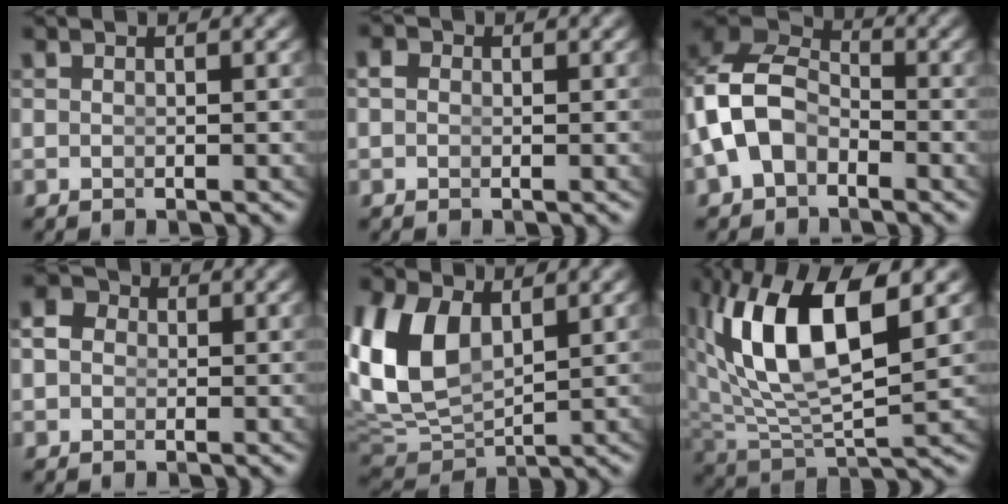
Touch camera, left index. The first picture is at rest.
{"total": 1.0, "force": [0.1, 0.8, 0.5], "torque": [-0.007, -0.008, 0.003]}
{"total": 10.4, "force": [0.0, 9.3, 4.6], "torque": [-0.134, -0.021, -0.010]}
{"total": 4.8, "force": [1.2, 4.2, 2.0], "torque": [-0.036, 0.009, 0.001]}
{"total": 10.3, "force": [1.6, 7.8, 6.5], "torque": [-0.168, -0.022, 0.040]}
{"total": 9.8, "force": [2.8, 4.2, 8.4], "torque": [-0.178, -0.008, 0.059]}